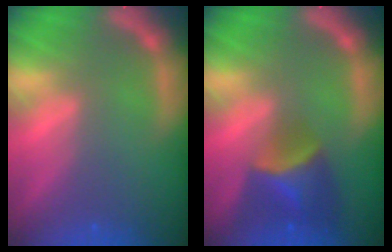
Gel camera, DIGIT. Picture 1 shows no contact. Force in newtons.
{"total": 5.5}